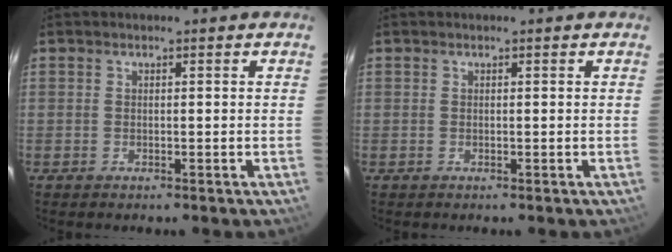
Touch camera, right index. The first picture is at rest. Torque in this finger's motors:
{"motor_torque": [0.00, 0.00, 0.00, 0.00]}